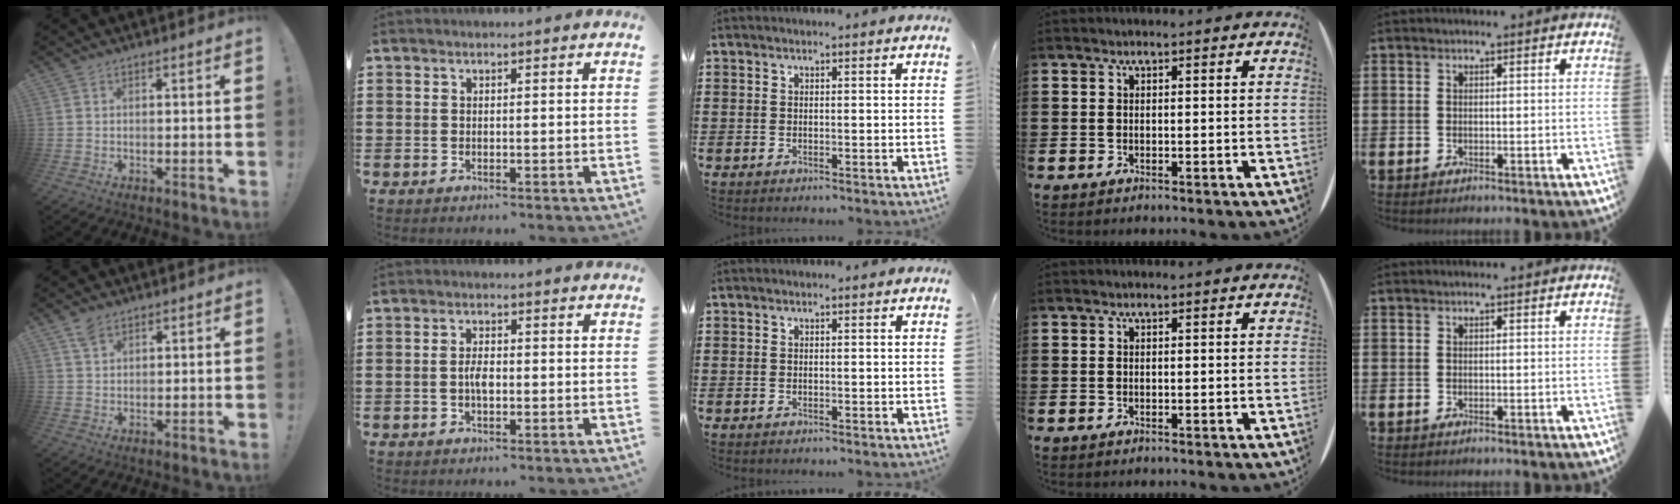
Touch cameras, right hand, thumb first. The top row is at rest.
{"thumb": {"total": 3.4, "force": [2.3, 1.8, 1.7], "torque": [-0.029, -0.007, 0.044]}, "index": {"total": 2.6, "force": [-0.5, 1.1, 2.3], "torque": [-0.044, 0.004, -0.010]}}